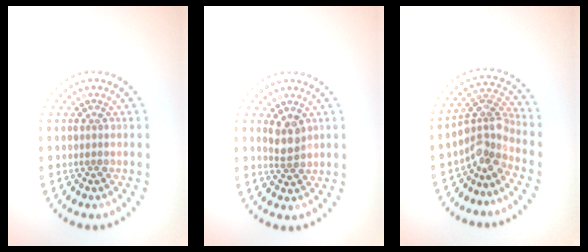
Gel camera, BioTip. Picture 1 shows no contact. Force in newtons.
{"total": 2.0, "press": 1.7, "slide": 1.0}
{"total": 3.6, "press": 2.5, "slide": 2.6}